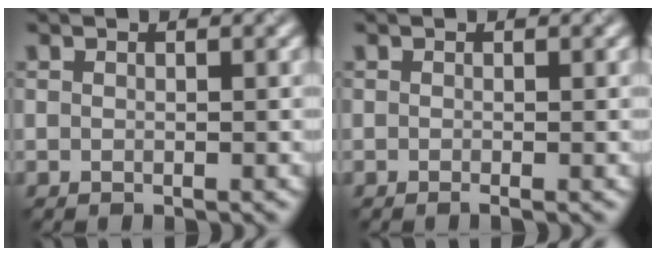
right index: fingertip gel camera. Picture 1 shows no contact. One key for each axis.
{"total": 0.6, "fx": -0.3, "fy": 0.1, "fz": 0.5, "tx": -0.009, "ty": -0.007, "tz": -0.005}